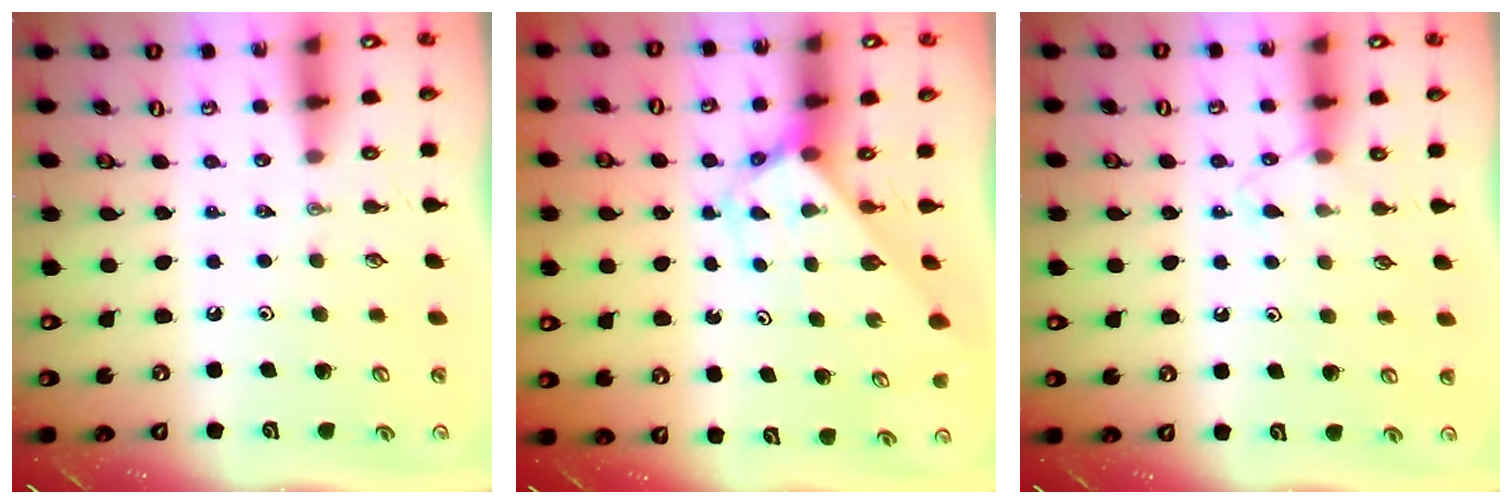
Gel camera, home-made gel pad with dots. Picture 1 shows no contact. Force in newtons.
{"total": 2.9, "press": 2.9, "slide": 0.2}
{"total": 5.3, "press": 5.2, "slide": 0.7}